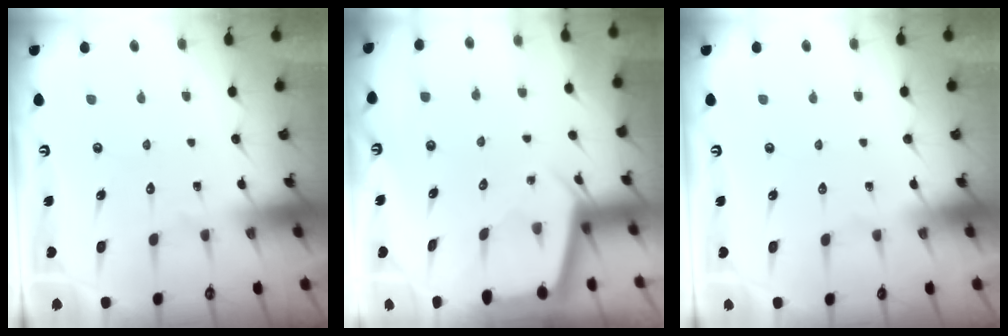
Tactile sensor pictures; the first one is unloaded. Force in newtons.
{"total": 2.3, "press": 2.3, "slide": 0.3}
{"total": 0.0}